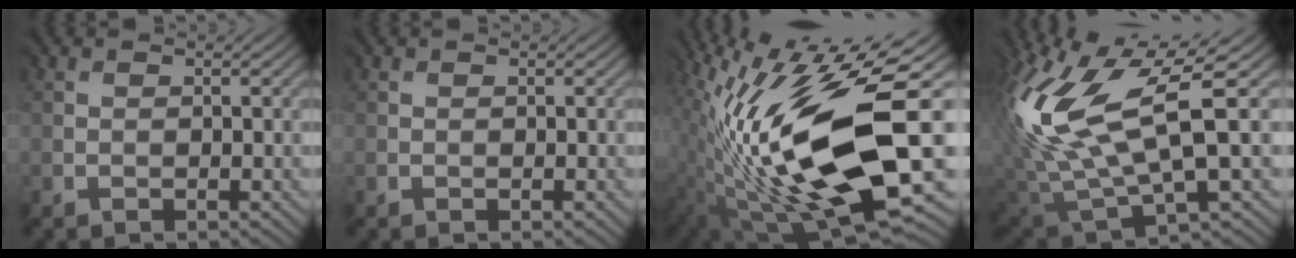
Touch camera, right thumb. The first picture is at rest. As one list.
[{"total": 0.0}, {"total": 18.9, "force": [-0.4, 6.6, 17.8], "torque": [-0.339, -0.011, -0.002]}, {"total": 14.5, "force": [3.6, 5.6, 12.9], "torque": [-0.307, 0.000, 0.077]}]